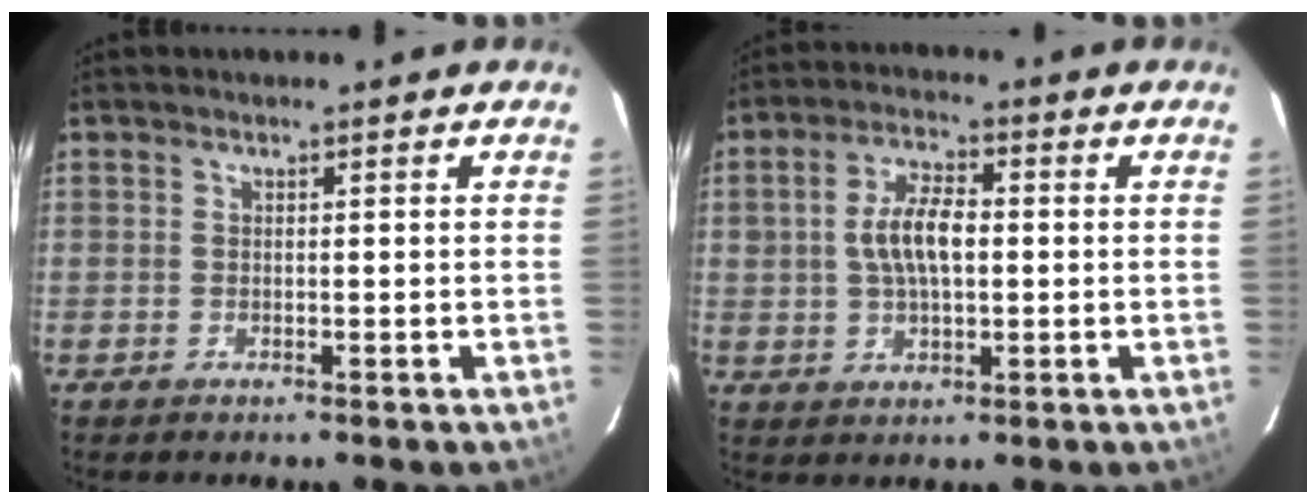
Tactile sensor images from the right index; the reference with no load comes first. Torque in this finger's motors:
{"motor_torque": [0.34, -0.02, 0.26, 0.13]}